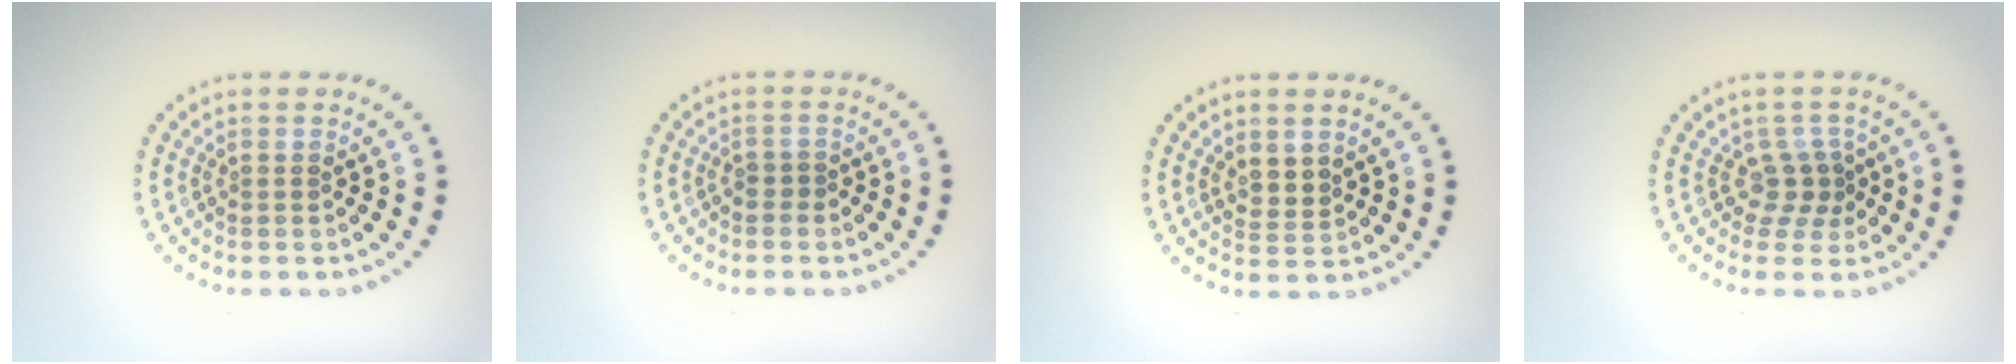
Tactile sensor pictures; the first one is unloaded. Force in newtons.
{"total": 0.6, "press": 0.4, "slide": 0.5}
{"total": 1.5, "press": 1.3, "slide": 0.9}
{"total": 2.2, "press": 1.5, "slide": 1.6}